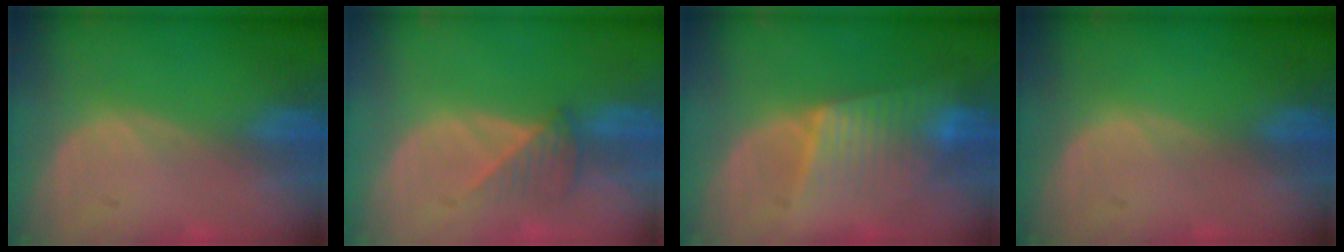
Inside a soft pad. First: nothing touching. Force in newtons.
{"total": 3.4, "press": 3.3, "slide": 0.8}
{"total": 6.4, "press": 6.3, "slide": 1.0}
{"total": 0.0}